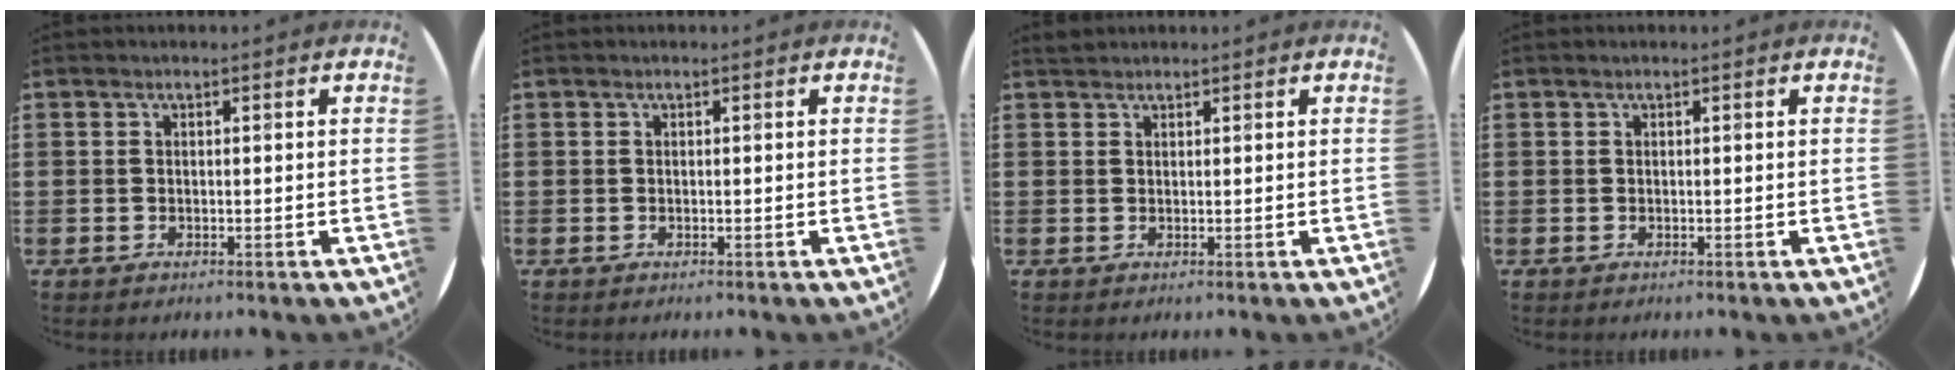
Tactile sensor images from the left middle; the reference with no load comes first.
{"total": 0.0}
{"total": 1.0, "force": [0.9, 0.2, -0.1], "torque": [0.001, 0.001, 0.018]}
{"total": 0.0}